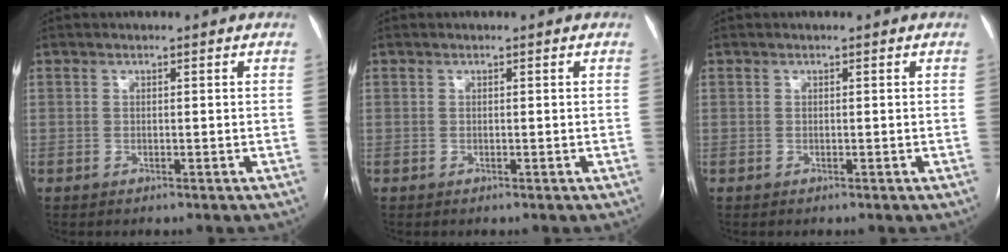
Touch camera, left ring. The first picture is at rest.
{"total": 0.0}
{"total": 0.0}